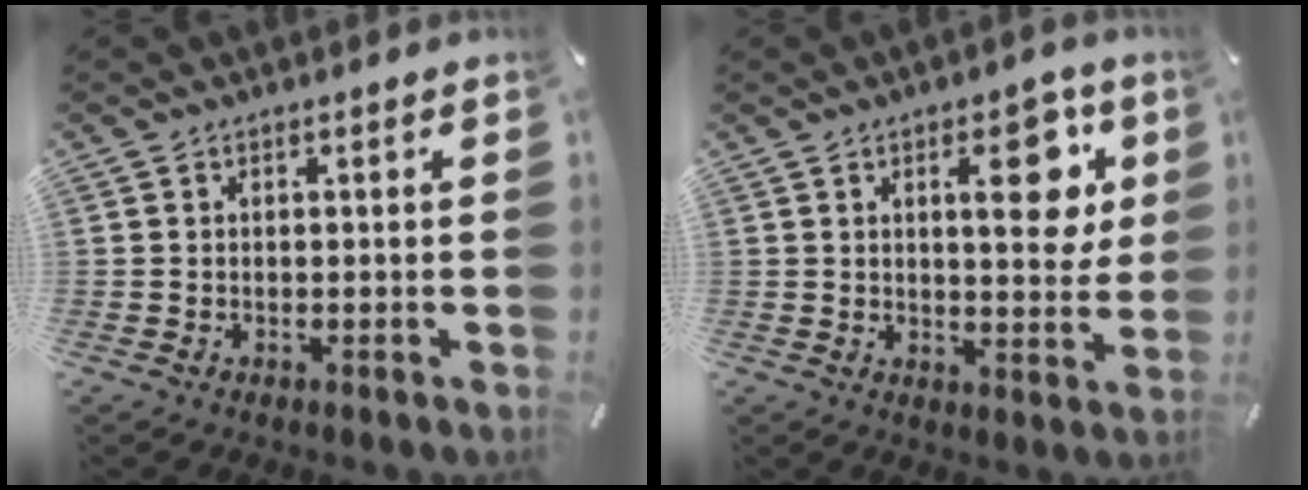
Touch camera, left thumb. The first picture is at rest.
{"total": 12.9, "force": [4.8, 5.6, 10.6], "torque": [-0.130, -0.018, 0.071]}